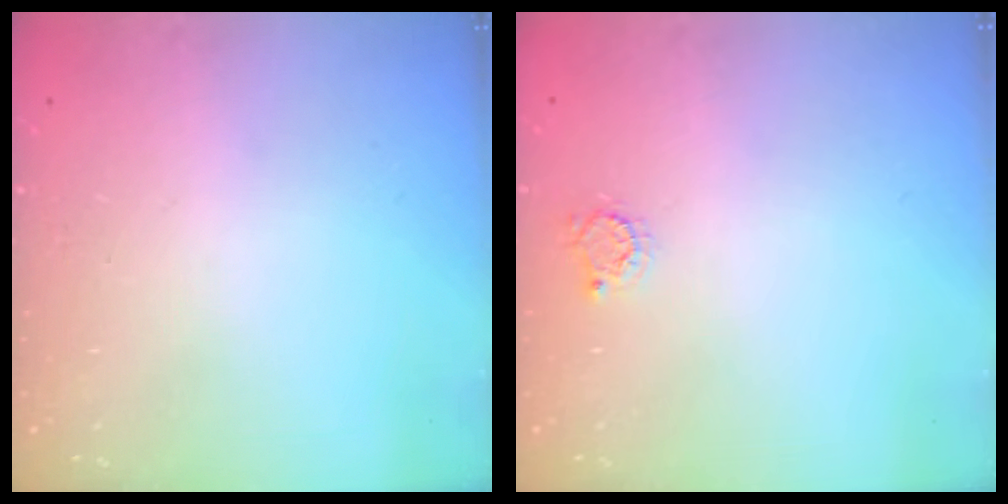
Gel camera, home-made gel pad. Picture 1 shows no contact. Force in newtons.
{"total": 2.8, "press": 2.8, "slide": 0.4}